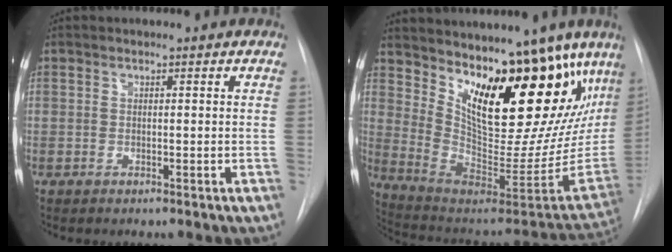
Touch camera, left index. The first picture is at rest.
{"total": 24.8, "force": [16.5, 8.1, 16.6], "torque": [-0.247, -0.012, 0.250]}